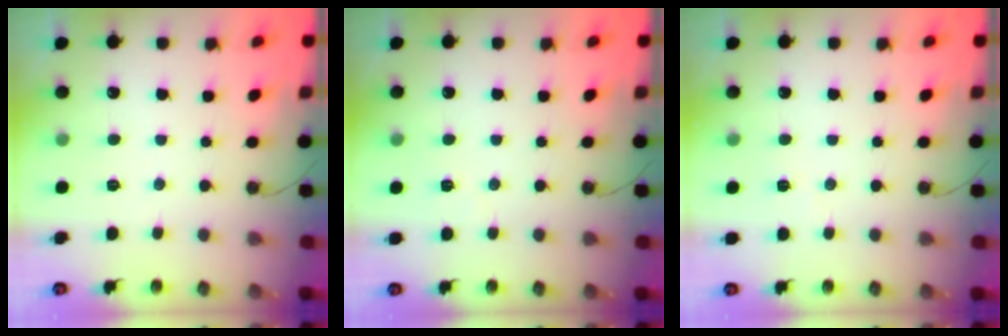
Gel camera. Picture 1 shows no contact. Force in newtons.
{"total": 2.3, "press": 2.2, "slide": 0.5}
{"total": 3.3, "press": 3.3, "slide": 0.4}